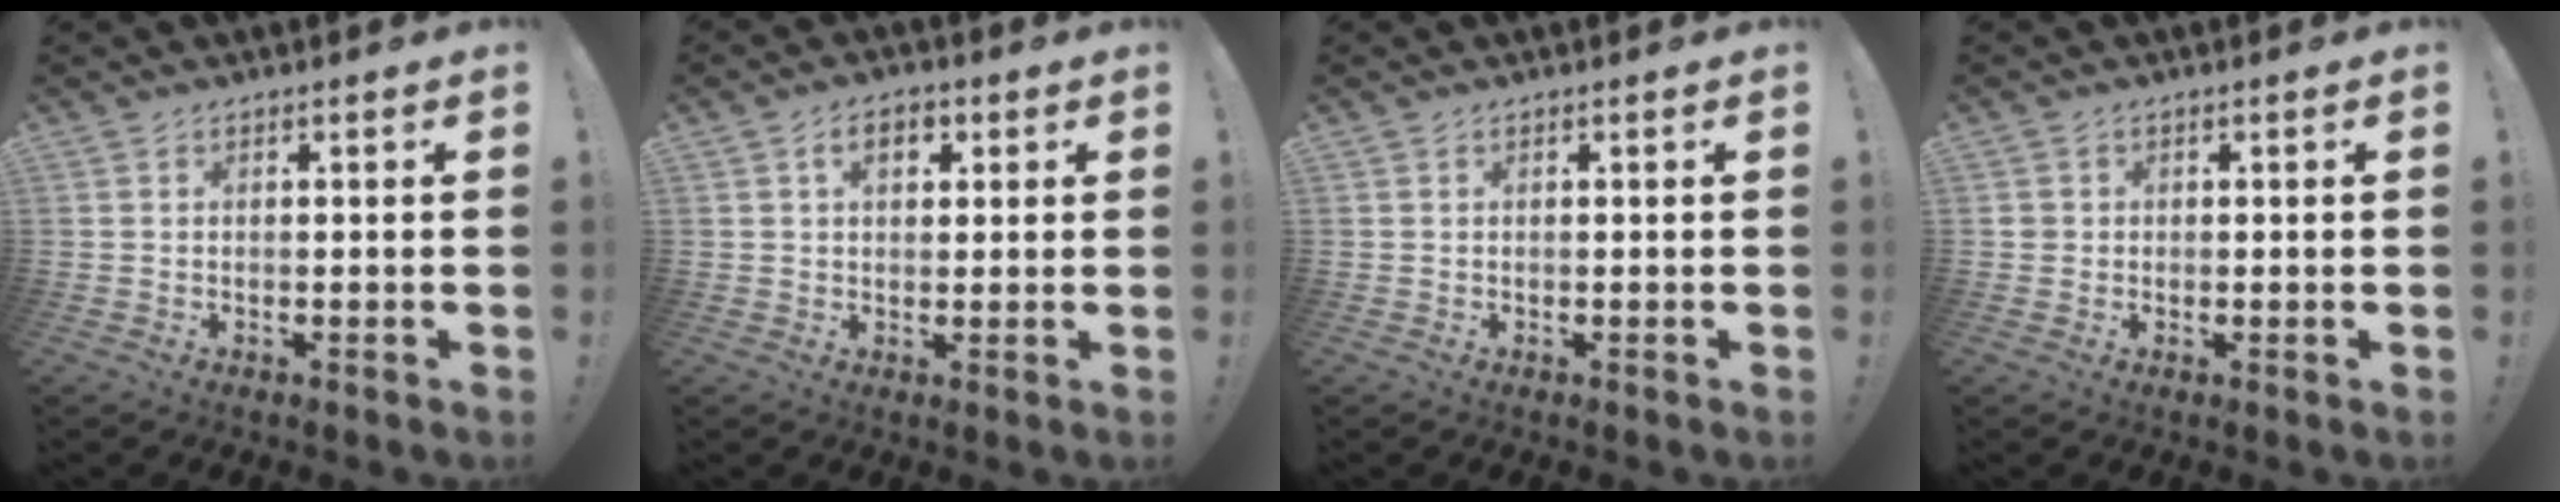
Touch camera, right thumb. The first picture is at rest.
{"total": 5.2, "force": [1.8, 3.3, 3.6], "torque": [-0.053, 0.005, 0.029]}
{"total": 0.0}
{"total": 1.5, "force": [-0.1, 1.5, 0.0], "torque": [0.003, 0.004, -0.001]}